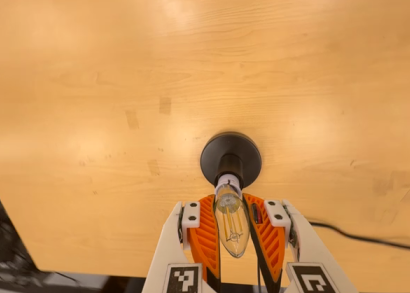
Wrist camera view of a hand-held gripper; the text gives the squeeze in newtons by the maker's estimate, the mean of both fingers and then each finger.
{"total": 18.7, "left": 17.0, "right": 20.4}